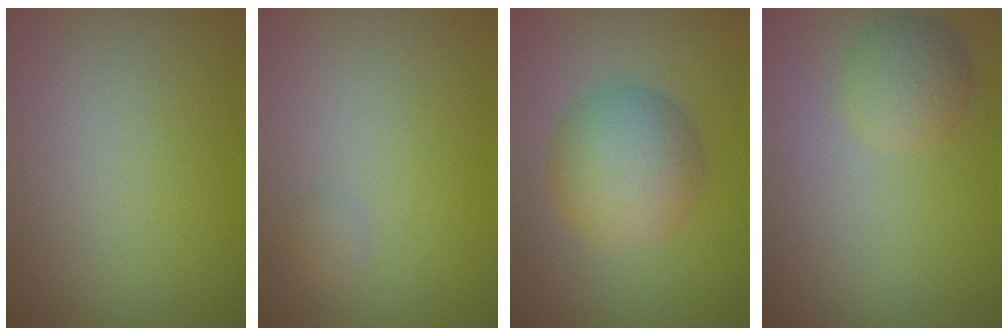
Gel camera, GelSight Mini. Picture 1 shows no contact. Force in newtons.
{"total": 0.6, "press": 0.6, "slide": 0.0}
{"total": 5.6, "press": 5.6, "slide": 0.1}
{"total": 2.5, "press": 2.5, "slide": 0.2}